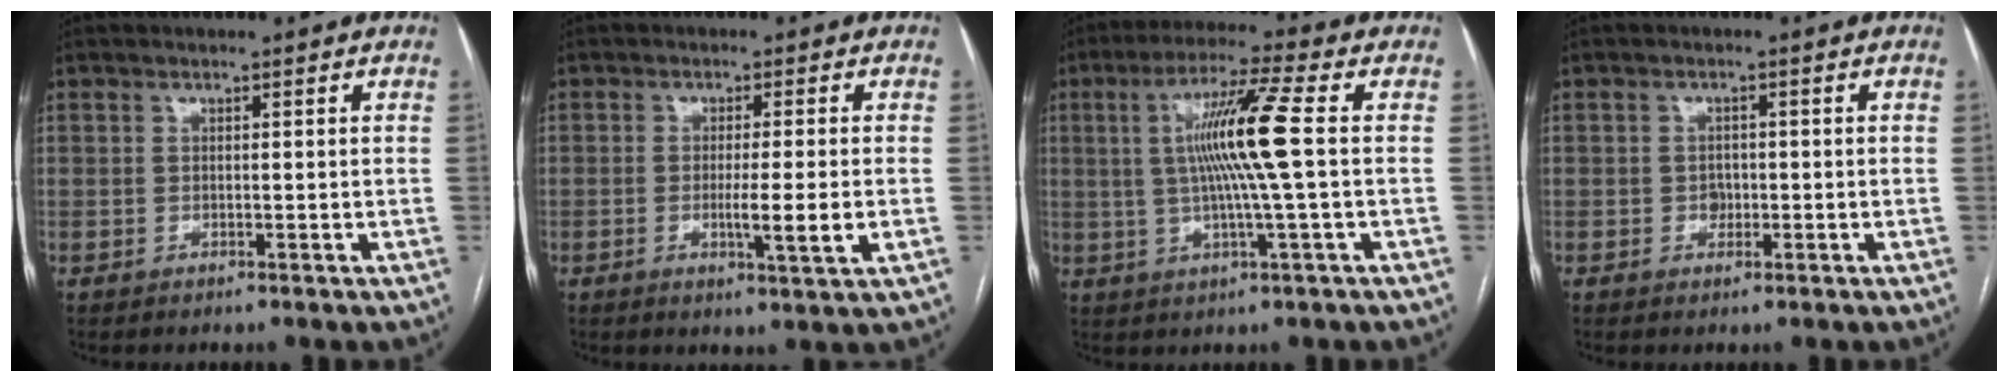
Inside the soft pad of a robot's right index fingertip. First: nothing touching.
{"total": 5.4, "force": [-1.1, -0.3, 5.3], "torque": [-0.087, -0.013, -0.017]}
{"total": 10.8, "force": [0.9, -1.1, 10.7], "torque": [-0.200, 0.005, 0.015]}
{"total": 1.7, "force": [-0.4, 1.4, 0.9], "torque": [-0.012, 0.005, -0.003]}